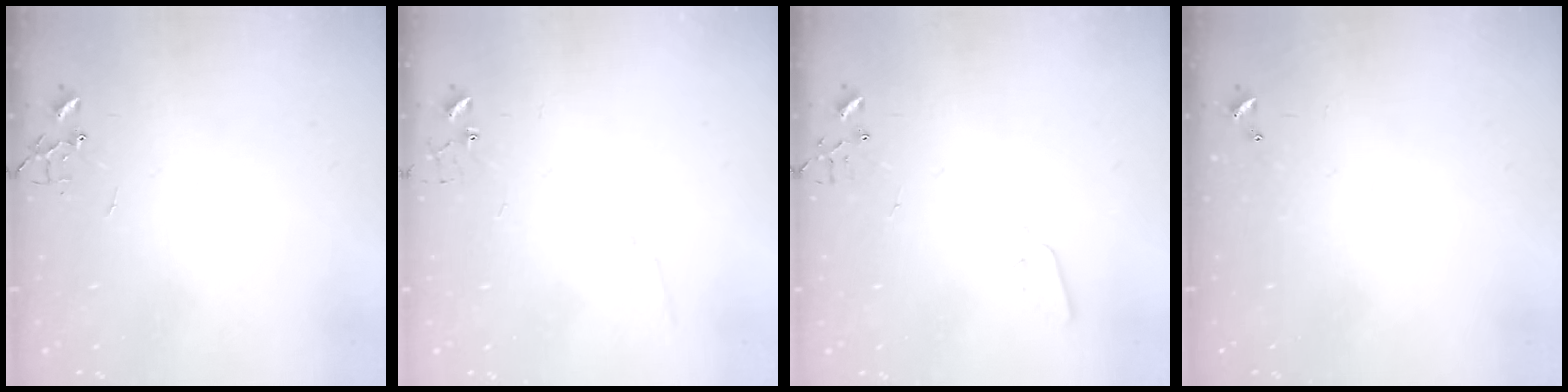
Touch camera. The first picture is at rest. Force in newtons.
{"total": 5.1, "press": 5.1, "slide": 0.5}
{"total": 2.5, "press": 2.5, "slide": 0.4}
{"total": 0.0}